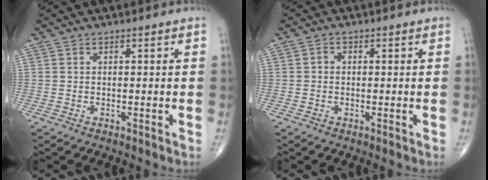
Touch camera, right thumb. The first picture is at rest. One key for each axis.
{"total": 1.2, "fx": -0.1, "fy": 1.0, "fz": 0.6, "tx": -0.005, "ty": 0.004, "tz": -0.004}